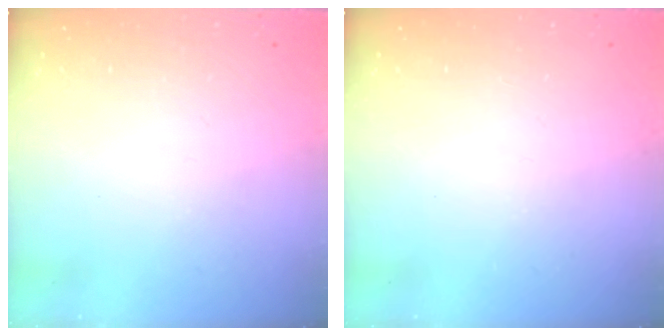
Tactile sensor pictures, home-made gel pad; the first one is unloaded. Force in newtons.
{"total": 0.0}